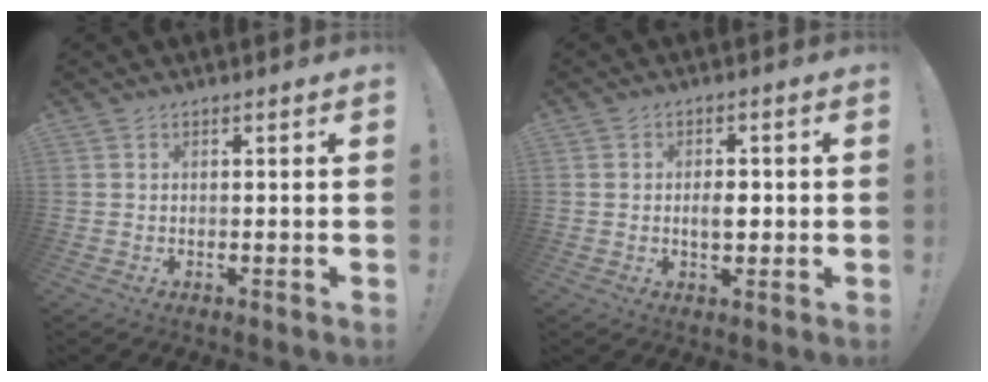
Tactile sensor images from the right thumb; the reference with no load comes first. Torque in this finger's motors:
{"motor_torque": [0.30, 0.20, 0.34, -0.16, 0.17]}